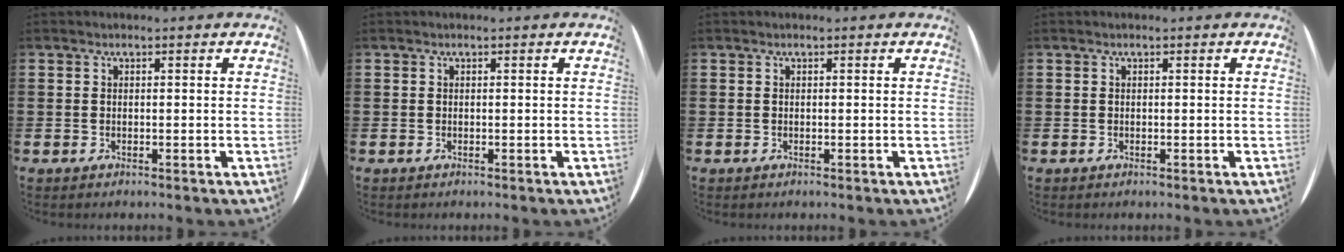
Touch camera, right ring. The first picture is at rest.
{"total": 0.0}
{"total": 0.0}
{"total": 0.0}